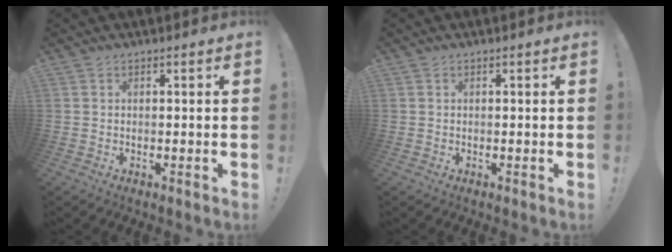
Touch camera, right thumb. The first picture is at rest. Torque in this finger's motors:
{"motor_torque": [-0.01, 0.00, 0.07, -0.10, 0.02]}